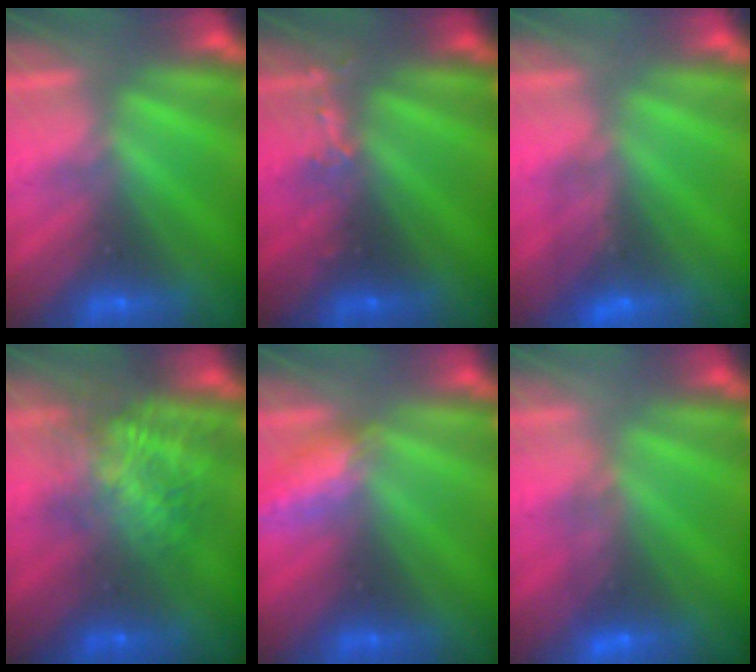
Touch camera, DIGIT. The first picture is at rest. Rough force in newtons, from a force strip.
{"total": 2.6}
{"total": 1.2}
{"total": 7.4}
{"total": 2.4}
{"total": 4.1}